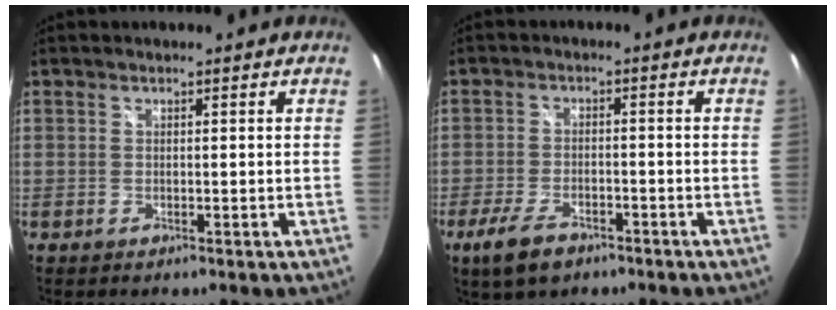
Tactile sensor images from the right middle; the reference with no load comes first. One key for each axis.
{"total": 7.1, "fx": -4.8, "fy": 3.1, "fz": 4.3, "tx": -0.109, "ty": -0.012, "tz": -0.083}